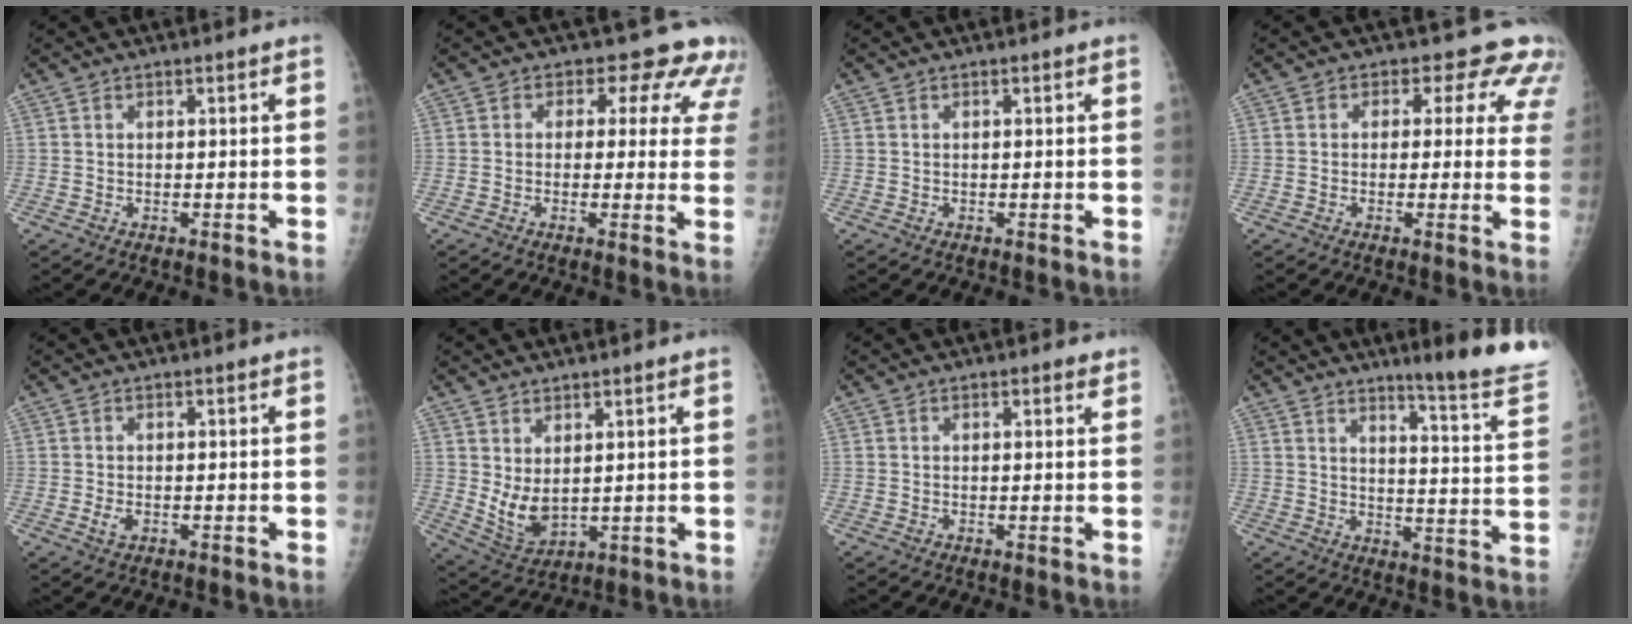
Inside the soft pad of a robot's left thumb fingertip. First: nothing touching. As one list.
[{"total": 10.4, "force": [7.1, 6.4, 4.1], "torque": [0.011, -0.020, 0.056]}, {"total": 0.0}, {"total": 8.7, "force": [5.9, 5.3, 3.4], "torque": [0.011, -0.018, 0.043]}, {"total": 1.9, "force": [0.4, 0.9, 1.7], "torque": [-0.032, 0.002, 0.009]}, {"total": 7.2, "force": [2.8, 3.4, 5.7], "torque": [-0.097, -0.031, 0.068]}, {"total": 1.3, "force": [1.0, 0.4, 0.7], "torque": [-0.004, -0.006, 0.012]}, {"total": 16.2, "force": [13.5, -0.1, 9.0], "torque": [-0.104, -0.126, 0.172]}]